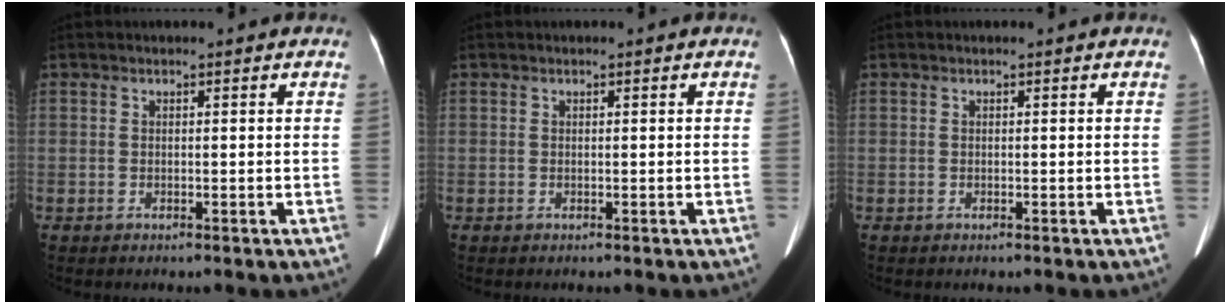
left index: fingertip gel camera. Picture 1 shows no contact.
{"total": 0.0}
{"total": 0.0}